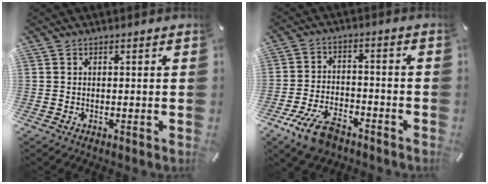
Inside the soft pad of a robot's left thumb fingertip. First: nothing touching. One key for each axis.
{"total": 10.5, "fx": -6.7, "fy": 5.2, "fz": 6.0, "tx": -0.127, "ty": 0.031, "tz": -0.126}